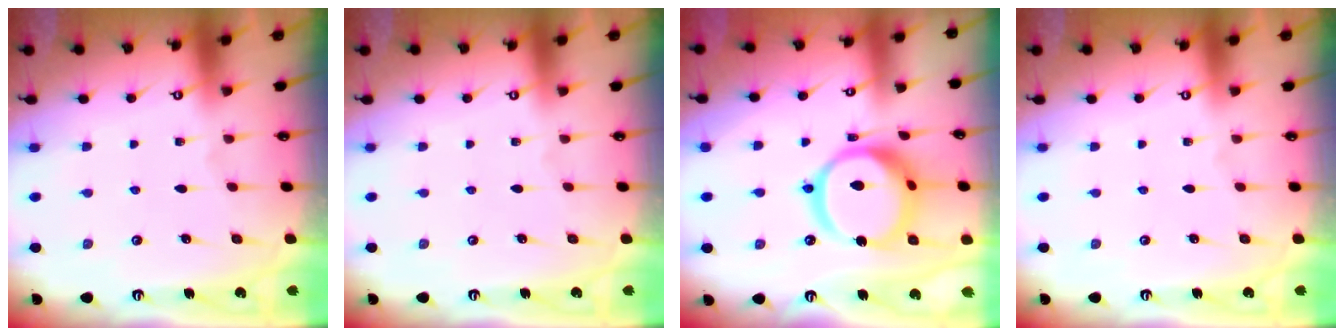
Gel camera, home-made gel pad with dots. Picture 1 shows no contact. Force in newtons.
{"total": 0.0}
{"total": 18.3, "press": 18.2, "slide": 2.0}
{"total": 0.0}